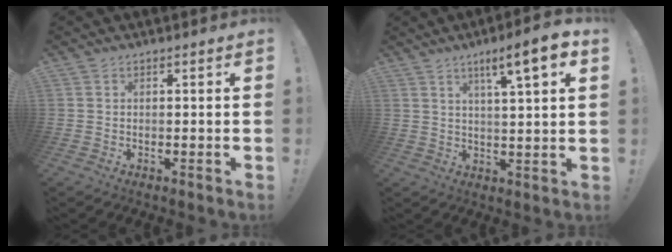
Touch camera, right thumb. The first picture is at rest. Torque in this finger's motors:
{"motor_torque": [-0.15, 0.91, 0.35, 0.26, 0.02]}